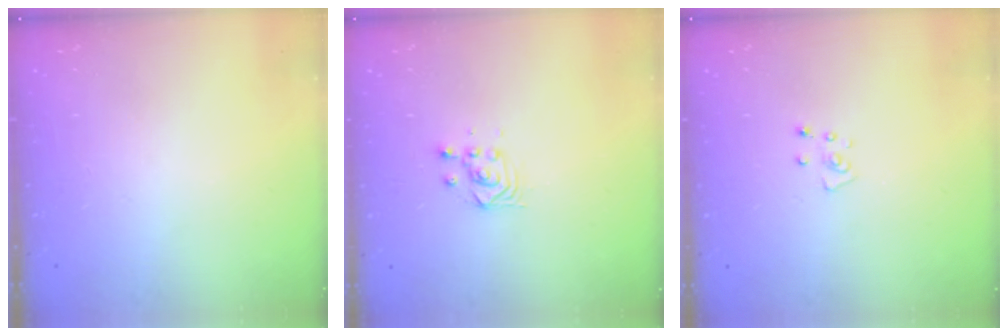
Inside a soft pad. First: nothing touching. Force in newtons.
{"total": 3.3, "press": 3.3, "slide": 0.3}
{"total": 3.1, "press": 3.1, "slide": 0.2}